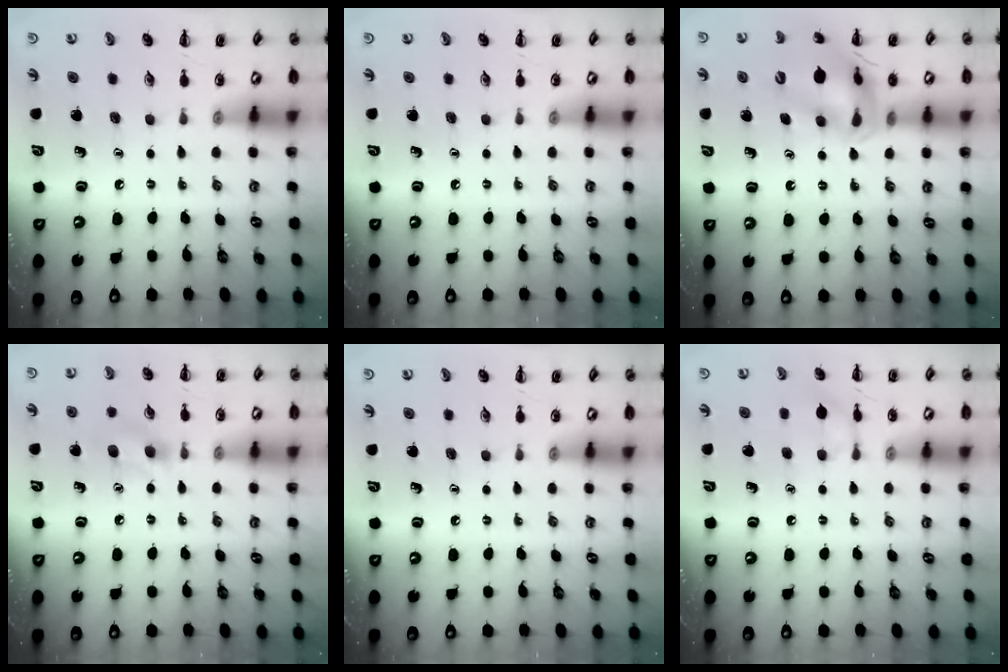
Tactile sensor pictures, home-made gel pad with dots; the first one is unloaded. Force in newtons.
{"total": 0.0}
{"total": 15.3, "press": 15.1, "slide": 2.5}
{"total": 6.2, "press": 5.9, "slide": 1.8}
{"total": 0.0}
{"total": 5.0, "press": 5.0, "slide": 0.5}